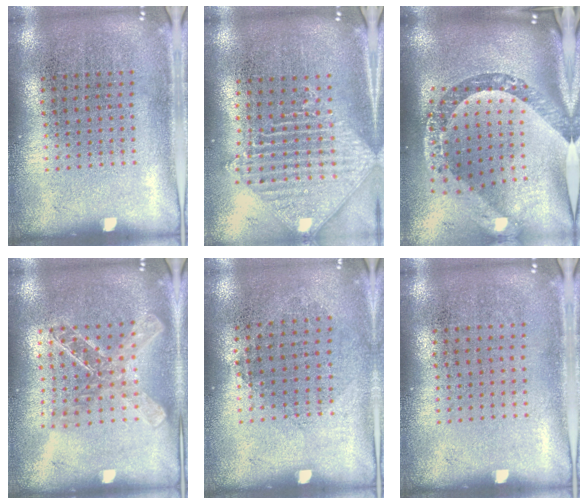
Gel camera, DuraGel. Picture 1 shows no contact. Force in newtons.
{"total": 1.9, "press": 1.6, "slide": 1.0}
{"total": 3.7, "press": 2.6, "slide": 2.6}
{"total": 1.7, "press": 1.5, "slide": 0.8}
{"total": 0.9, "press": 0.8, "slide": 0.4}
{"total": 0.0}